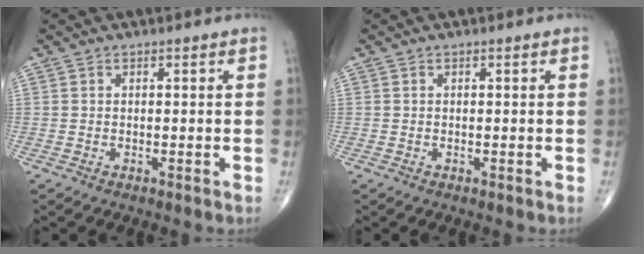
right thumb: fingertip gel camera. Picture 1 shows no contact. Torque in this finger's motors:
{"motor_torque": [-0.01, 0.01, 0.00, 0.00, 0.00]}